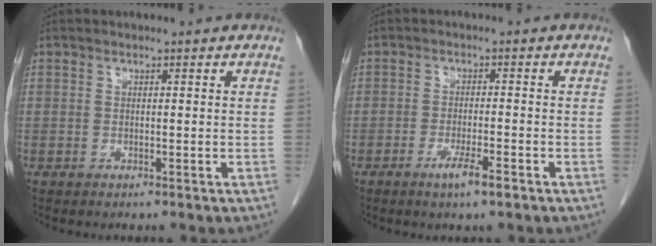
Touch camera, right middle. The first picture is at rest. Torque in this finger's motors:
{"motor_torque": [0.52, -0.62, 0.04, 0.03]}